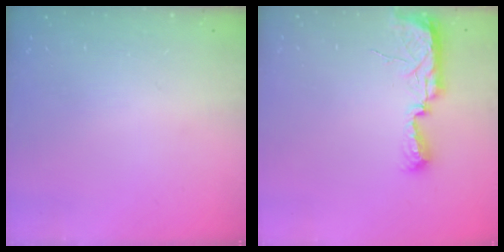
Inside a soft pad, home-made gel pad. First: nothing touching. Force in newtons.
{"total": 7.9, "press": 7.8, "slide": 0.8}